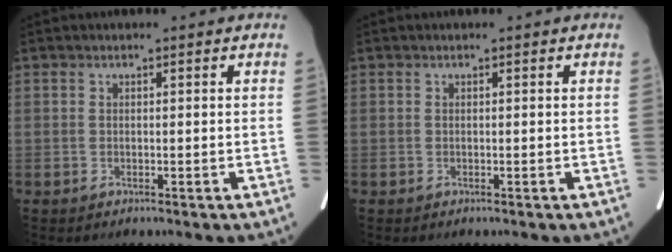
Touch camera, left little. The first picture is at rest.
{"total": 0.0}